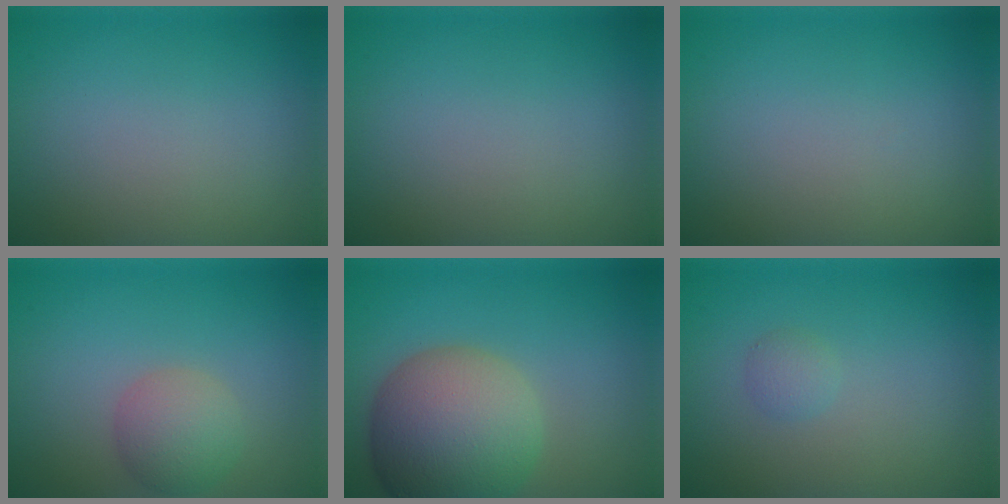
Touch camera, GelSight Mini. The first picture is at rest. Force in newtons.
{"total": 0.0}
{"total": 0.0}
{"total": 3.4, "press": 3.4, "slide": 0.2}
{"total": 10.4, "press": 10.4, "slide": 0.9}
{"total": 1.0, "press": 1.0, "slide": 0.1}